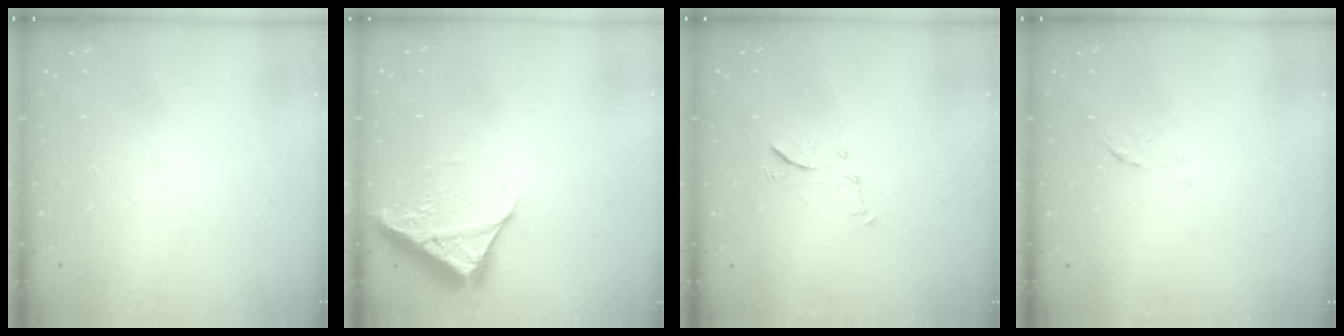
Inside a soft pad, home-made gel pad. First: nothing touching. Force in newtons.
{"total": 6.9, "press": 6.8, "slide": 0.6}
{"total": 7.4, "press": 7.3, "slide": 0.6}
{"total": 5.3, "press": 5.2, "slide": 0.5}